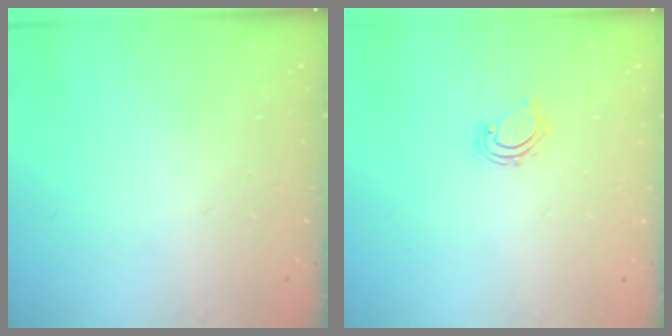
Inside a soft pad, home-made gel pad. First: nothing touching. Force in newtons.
{"total": 2.7, "press": 2.6, "slide": 0.5}